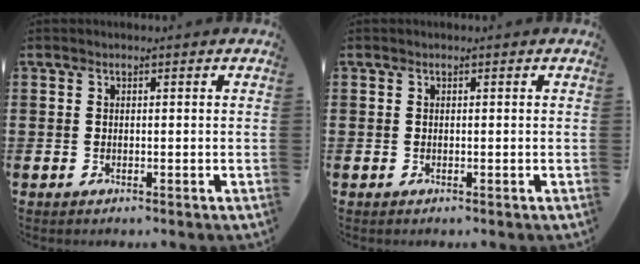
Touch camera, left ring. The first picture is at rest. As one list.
[{"total": 0.0}]